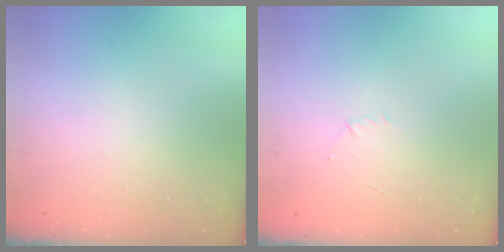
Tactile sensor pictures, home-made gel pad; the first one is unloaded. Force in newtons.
{"total": 2.9, "press": 2.8, "slide": 0.7}